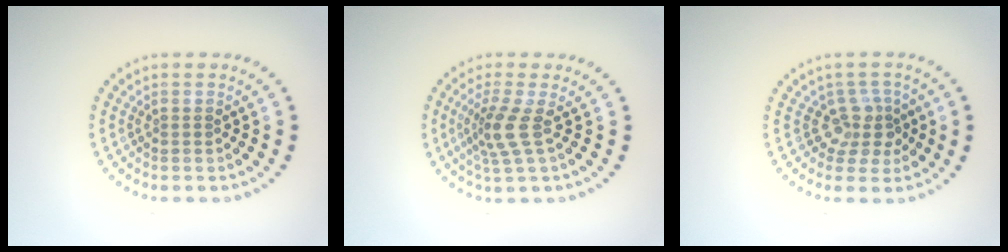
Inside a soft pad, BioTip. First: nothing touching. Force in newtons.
{"total": 2.8, "press": 2.0, "slide": 1.9}
{"total": 2.9, "press": 2.1, "slide": 2.0}